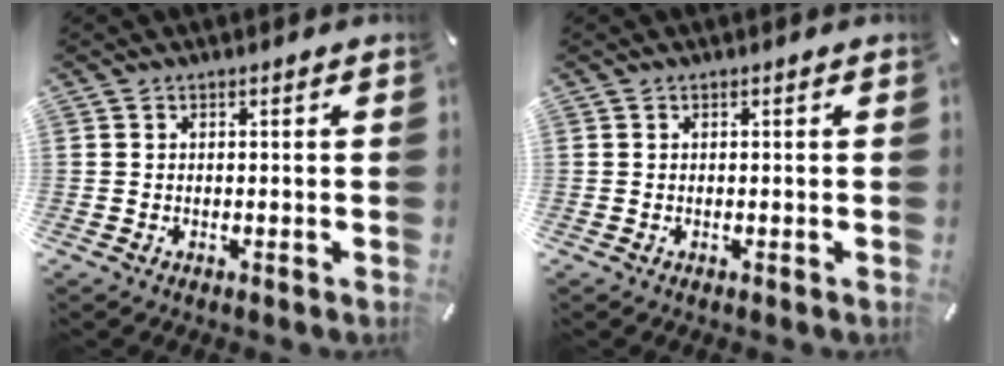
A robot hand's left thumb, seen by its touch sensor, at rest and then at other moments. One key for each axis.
{"total": 0.0}